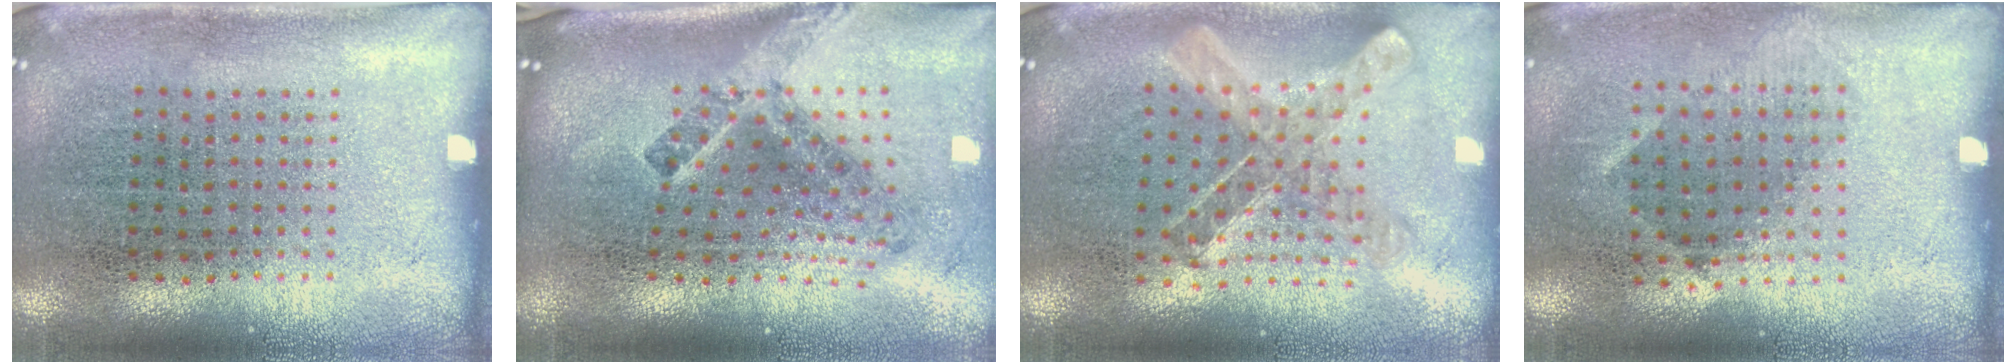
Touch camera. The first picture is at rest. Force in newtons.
{"total": 2.9, "press": 1.7, "slide": 2.3}
{"total": 0.9, "press": 0.9, "slide": 0.1}
{"total": 0.9, "press": 0.7, "slide": 0.6}